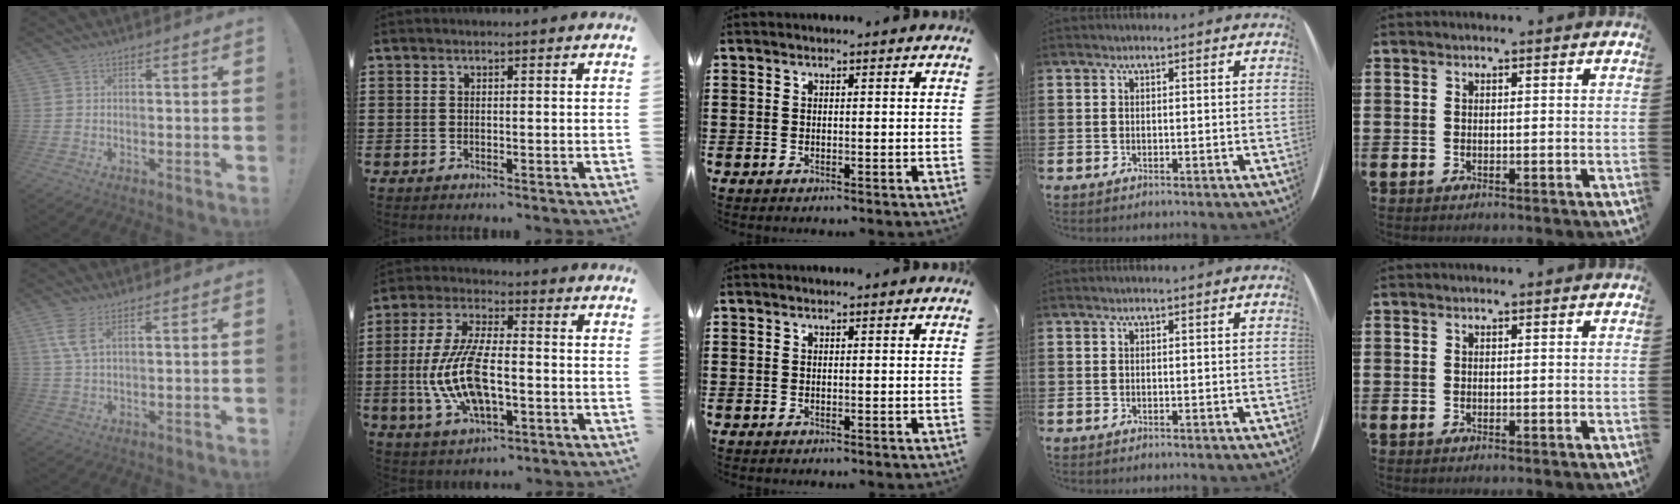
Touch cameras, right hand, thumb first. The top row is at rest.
{"thumb": {"total": 6.4, "force": [2.8, 2.5, 5.2], "torque": [-0.109, -0.004, 0.052]}, "index": {"total": 12.1, "force": [-2.4, 4.9, 10.9], "torque": [-0.250, -0.015, -0.049]}}